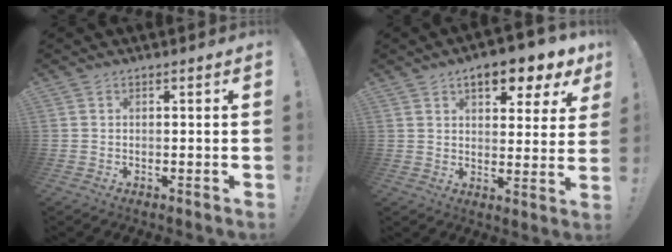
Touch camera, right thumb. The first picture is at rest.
{"total": 9.7, "force": [5.8, 3.9, 6.7], "torque": [-0.084, -0.033, 0.095]}